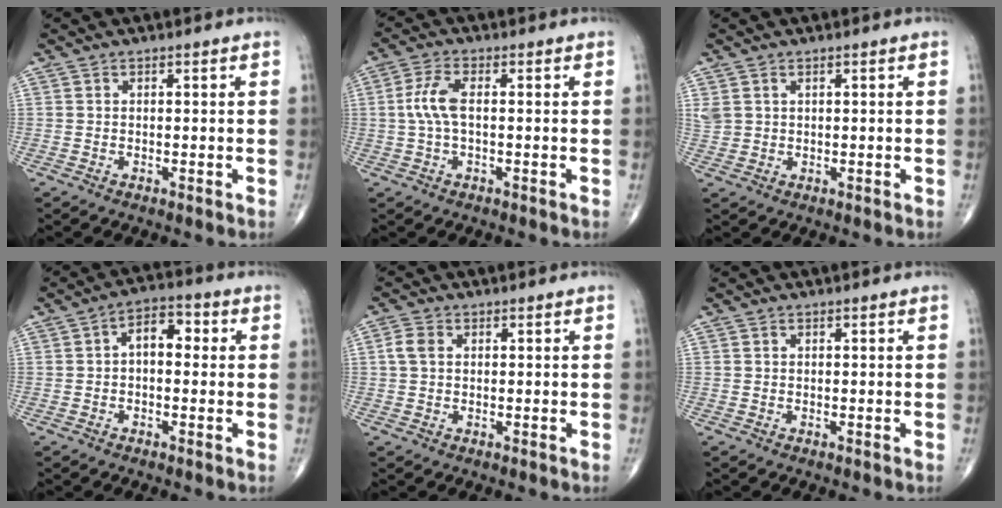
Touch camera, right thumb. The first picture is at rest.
{"total": 5.2, "force": [0.1, 2.1, 4.8], "torque": [-0.122, 0.011, -0.002]}
{"total": 2.8, "force": [1.3, 2.1, 1.3], "torque": [-0.031, 0.003, 0.036]}
{"total": 6.2, "force": [0.5, 3.7, 5.0], "torque": [-0.053, 0.021, -0.003]}
{"total": 2.9, "force": [0.5, 2.1, 2.0], "torque": [-0.046, 0.008, 0.008]}
{"total": 0.0}